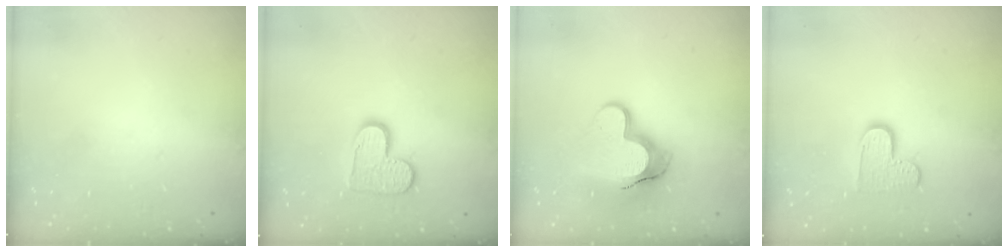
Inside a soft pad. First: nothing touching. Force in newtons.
{"total": 9.9, "press": 9.9, "slide": 0.3}
{"total": 14.1, "press": 14.1, "slide": 1.1}
{"total": 8.2, "press": 8.1, "slide": 0.2}